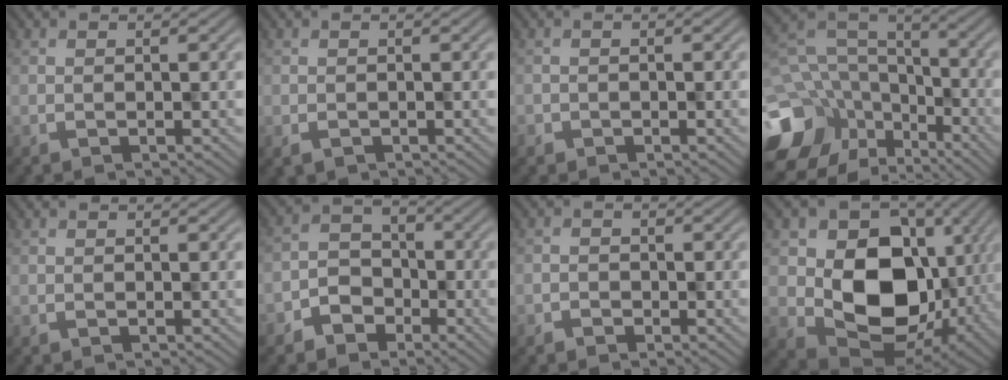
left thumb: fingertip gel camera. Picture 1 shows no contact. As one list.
[{"total": 1.1, "force": [-0.6, 0.9, 0.1], "torque": [-0.003, -0.007, -0.006]}, {"total": 0.9, "force": [-0.5, 0.6, -0.5], "torque": [0.012, -0.004, -0.006]}, {"total": 13.7, "force": [-6.1, 10.4, 6.5], "torque": [-0.191, -0.035, -0.085]}, {"total": 0.0}, {"total": 4.9, "force": [-3.2, 3.6, 0.9], "torque": [-0.009, 0.002, -0.066]}, {"total": 1.2, "force": [-0.8, 0.7, -0.6], "torque": [0.016, -0.001, -0.014]}, {"total": 12.7, "force": [1.4, 10.0, 7.6], "torque": [-0.128, -0.030, 0.035]}]